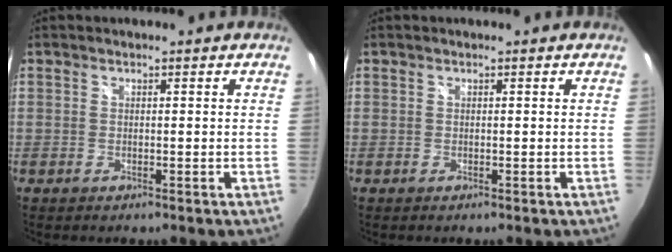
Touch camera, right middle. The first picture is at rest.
{"total": 0.0}